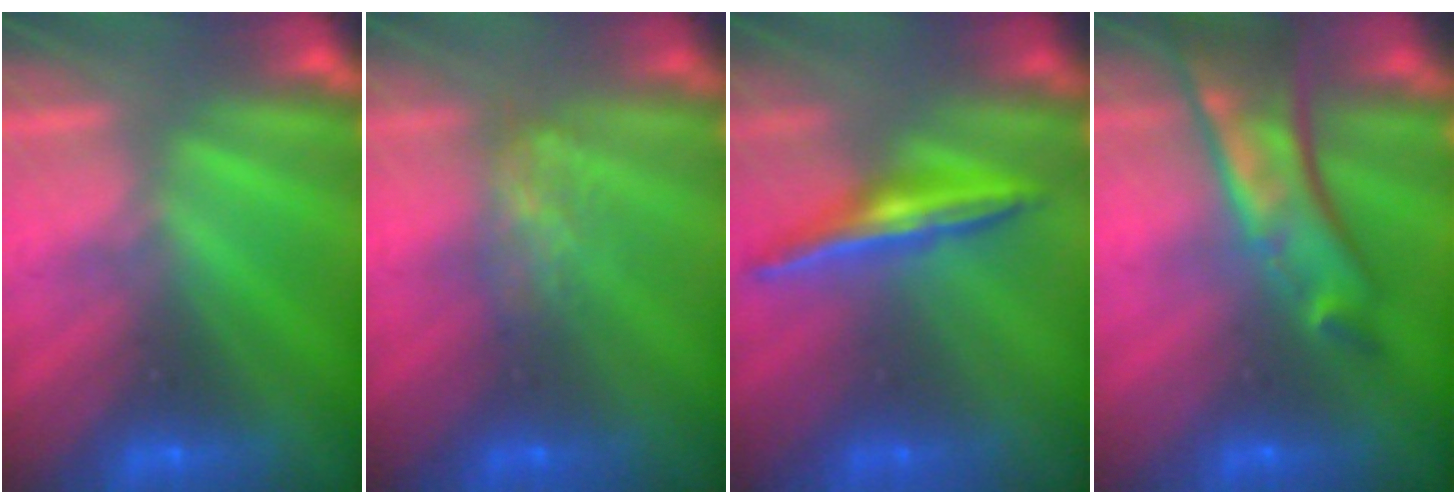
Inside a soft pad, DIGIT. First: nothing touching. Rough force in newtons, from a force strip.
{"total": 4.5}
{"total": 1.6}
{"total": 5.8}